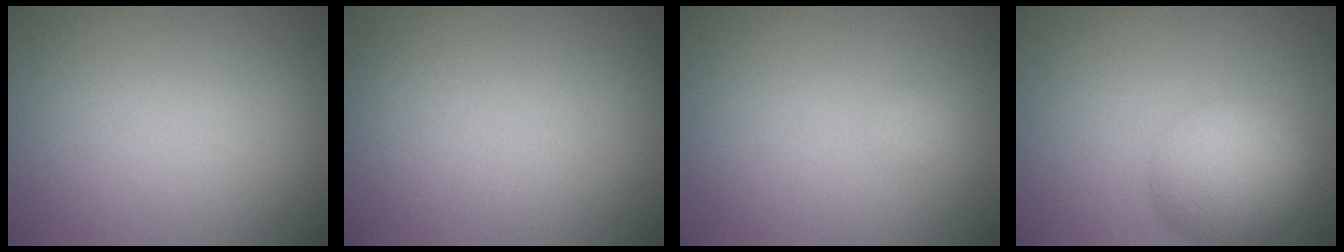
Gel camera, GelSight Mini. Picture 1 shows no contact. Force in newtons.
{"total": 0.0}
{"total": 0.8, "press": 0.8, "slide": 0.1}
{"total": 5.6, "press": 5.6, "slide": 0.2}